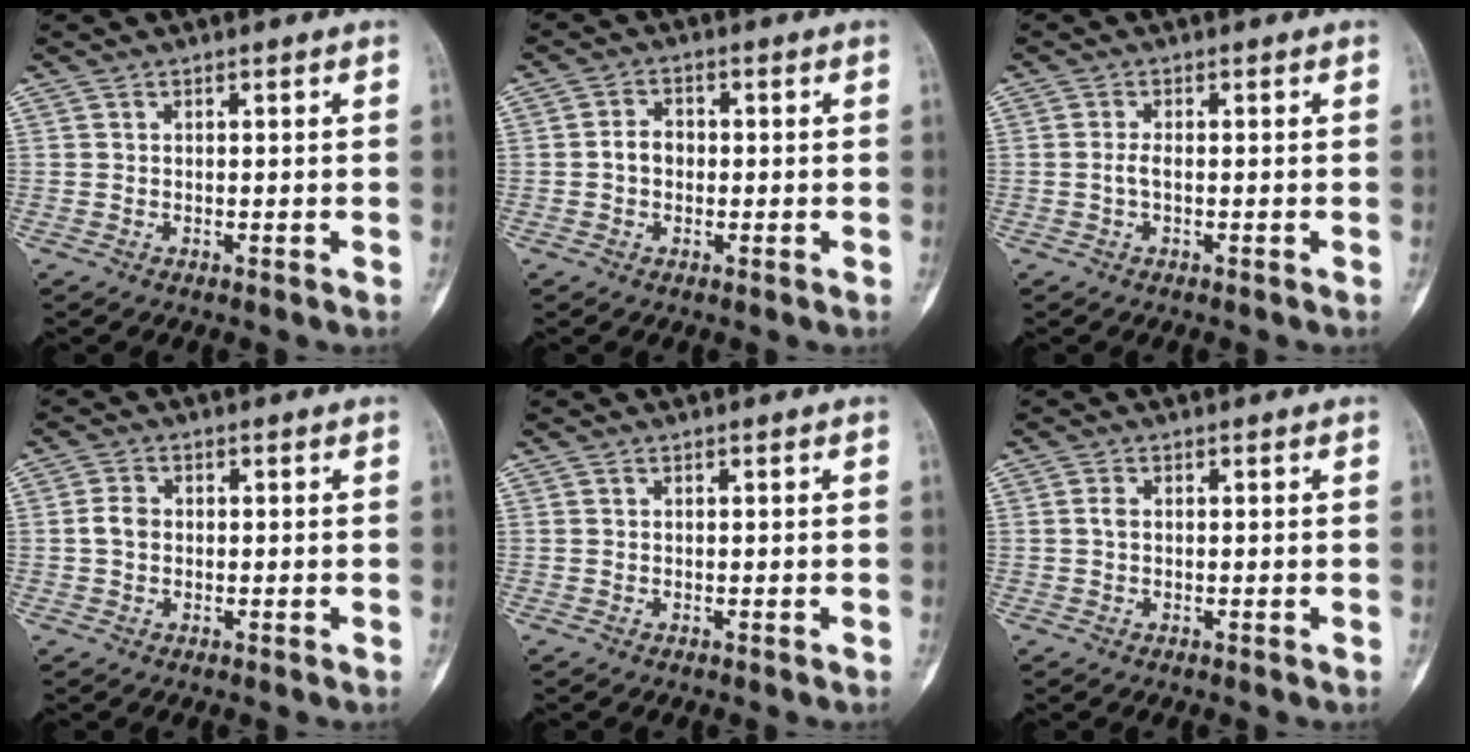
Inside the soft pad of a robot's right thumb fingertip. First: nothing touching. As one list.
[{"total": 3.3, "force": [-0.4, 2.5, 2.0], "torque": [-0.026, 0.013, -0.013]}, {"total": 1.4, "force": [-0.3, 0.4, 1.3], "torque": [-0.028, 0.000, -0.007]}, {"total": 2.7, "force": [-0.1, 2.1, 1.7], "torque": [-0.029, 0.006, -0.007]}, {"total": 0.0}, {"total": 1.1, "force": [0.0, 0.7, 0.8], "torque": [-0.015, 0.001, -0.002]}]